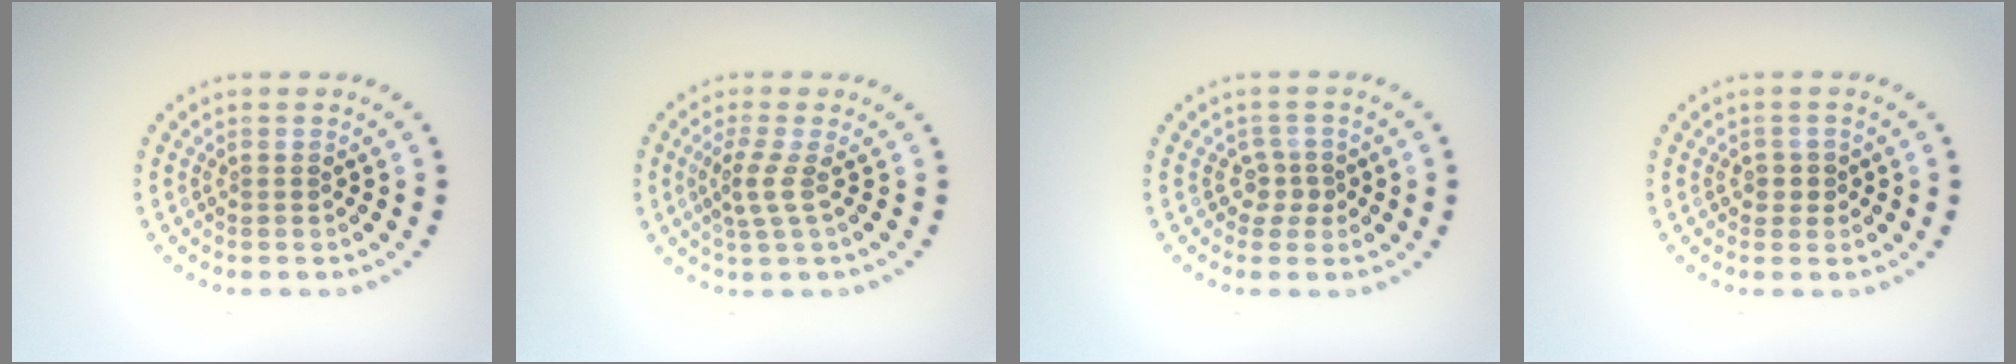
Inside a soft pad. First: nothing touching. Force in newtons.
{"total": 2.2, "press": 1.6, "slide": 1.5}
{"total": 1.7, "press": 1.1, "slide": 1.3}
{"total": 1.4, "press": 1.1, "slide": 0.8}